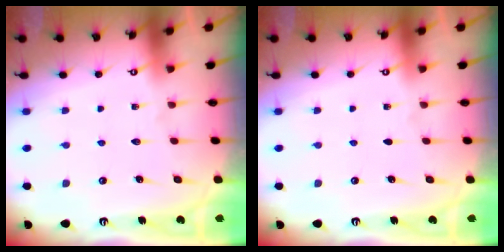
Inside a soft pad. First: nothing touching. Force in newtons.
{"total": 0.0}